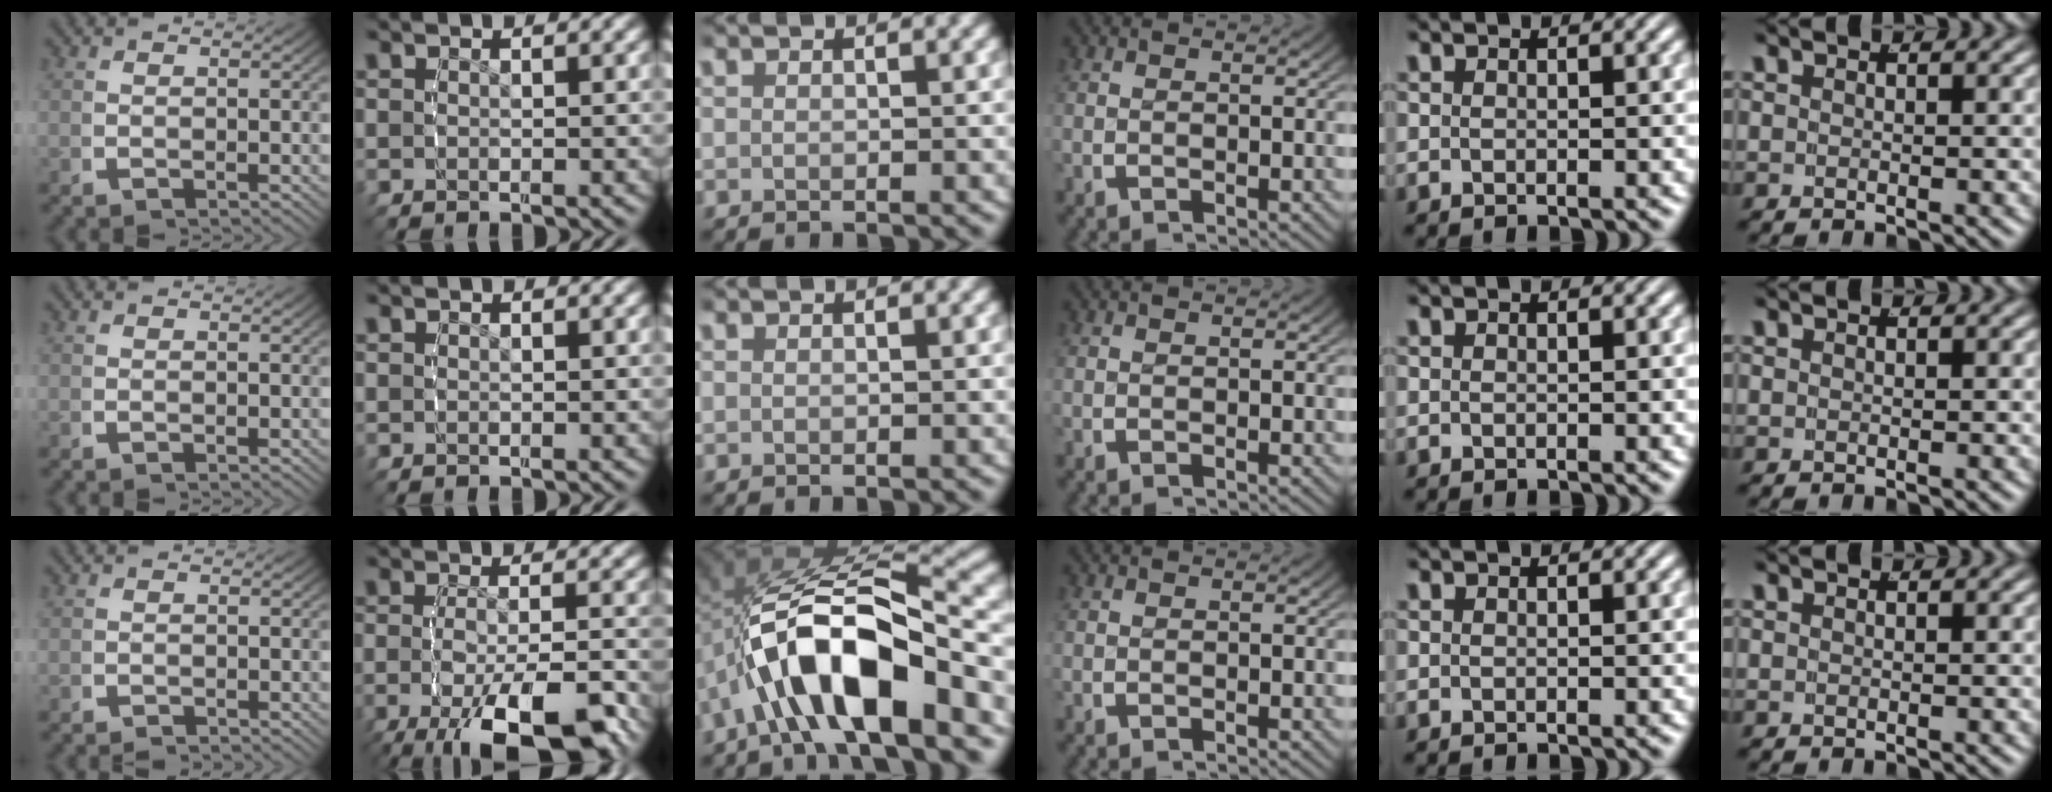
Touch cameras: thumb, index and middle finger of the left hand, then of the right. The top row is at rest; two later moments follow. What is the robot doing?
{"motion": "grasp_and_lifting", "object": "bottle cap"}